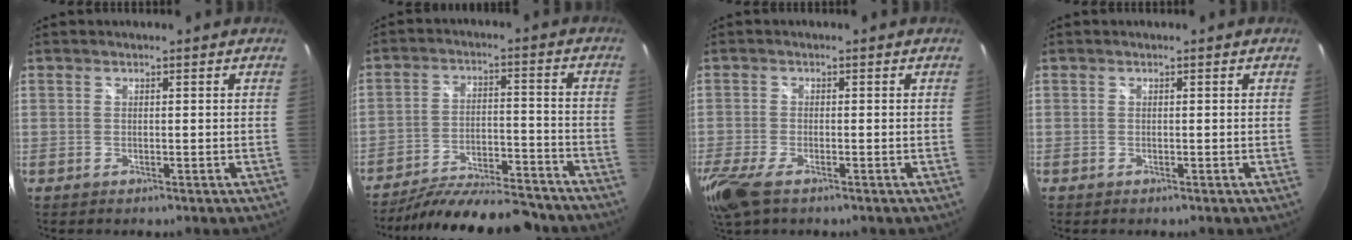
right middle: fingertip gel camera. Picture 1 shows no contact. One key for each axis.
{"total": 21.0, "fx": -18.6, "fy": 4.3, "fz": 8.7, "tx": -0.160, "ty": -0.020, "tz": -0.260}
{"total": 7.6, "fx": -4.9, "fy": 2.7, "fz": 5.1, "tx": -0.132, "ty": -0.030, "tz": -0.096}
{"total": 0.0}